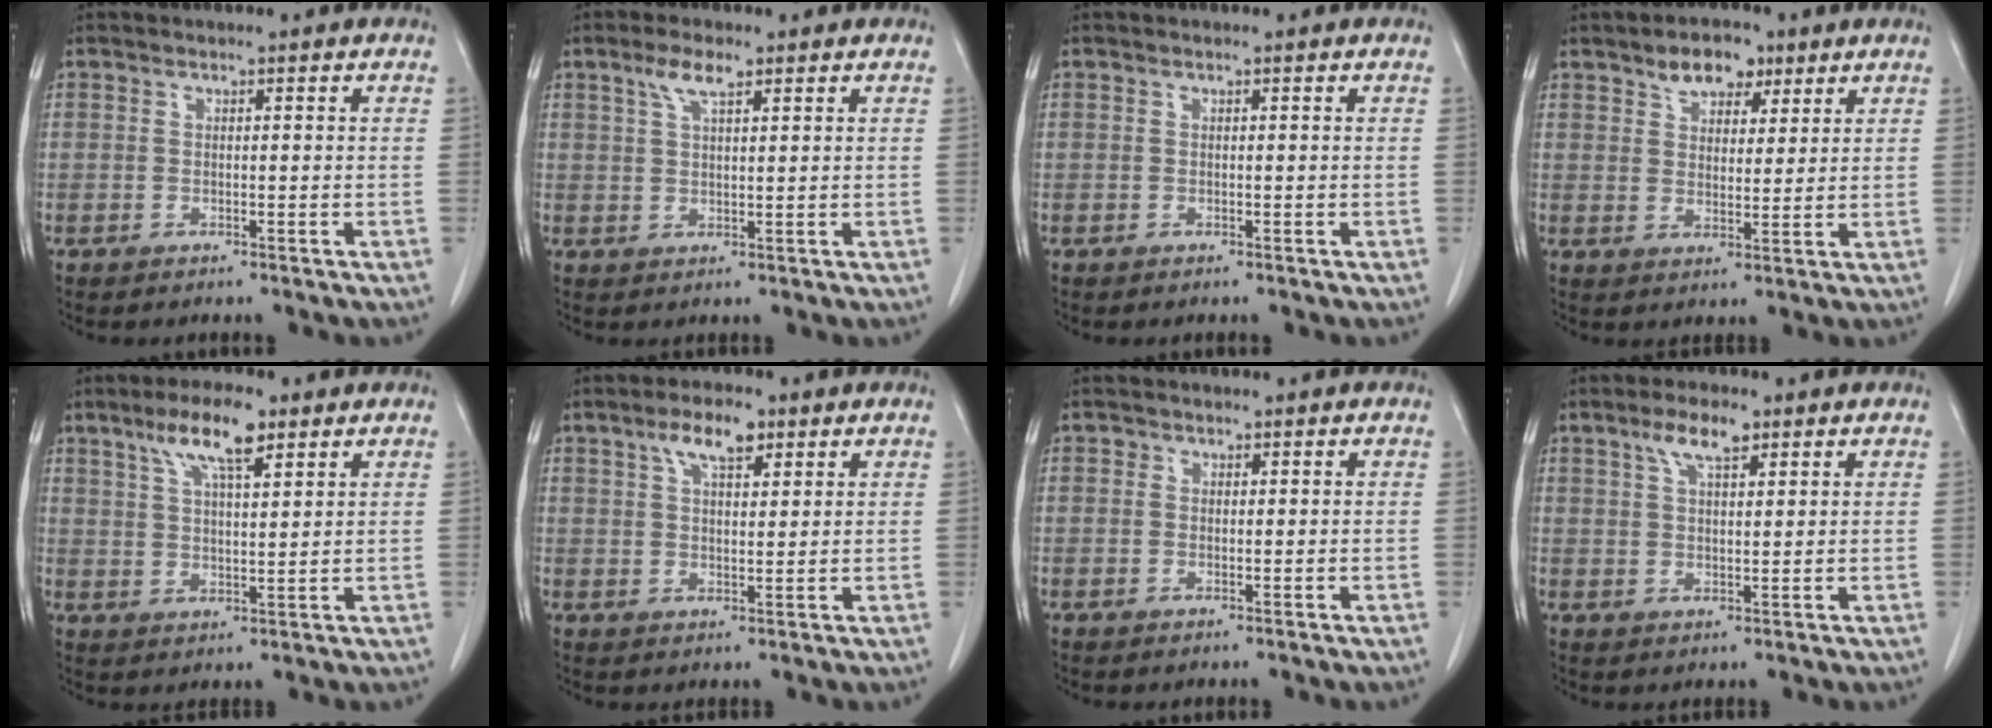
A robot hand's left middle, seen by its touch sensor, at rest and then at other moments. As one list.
[{"total": 3.7, "force": [2.3, 1.0, 2.8], "torque": [-0.062, 0.008, 0.046]}, {"total": 0.0}, {"total": 6.0, "force": [3.8, 3.2, 3.2], "torque": [-0.047, 0.012, 0.064]}, {"total": 8.2, "force": [5.0, 1.8, 6.3], "torque": [-0.120, 0.011, 0.089]}, {"total": 5.8, "force": [3.4, 2.0, 4.3], "torque": [-0.081, 0.011, 0.058]}, {"total": 0.7, "force": [0.4, 0.6, 0.1], "torque": [0.005, 0.000, 0.003]}, {"total": 4.9, "force": [3.0, 1.5, 3.6], "torque": [-0.074, 0.009, 0.056]}]